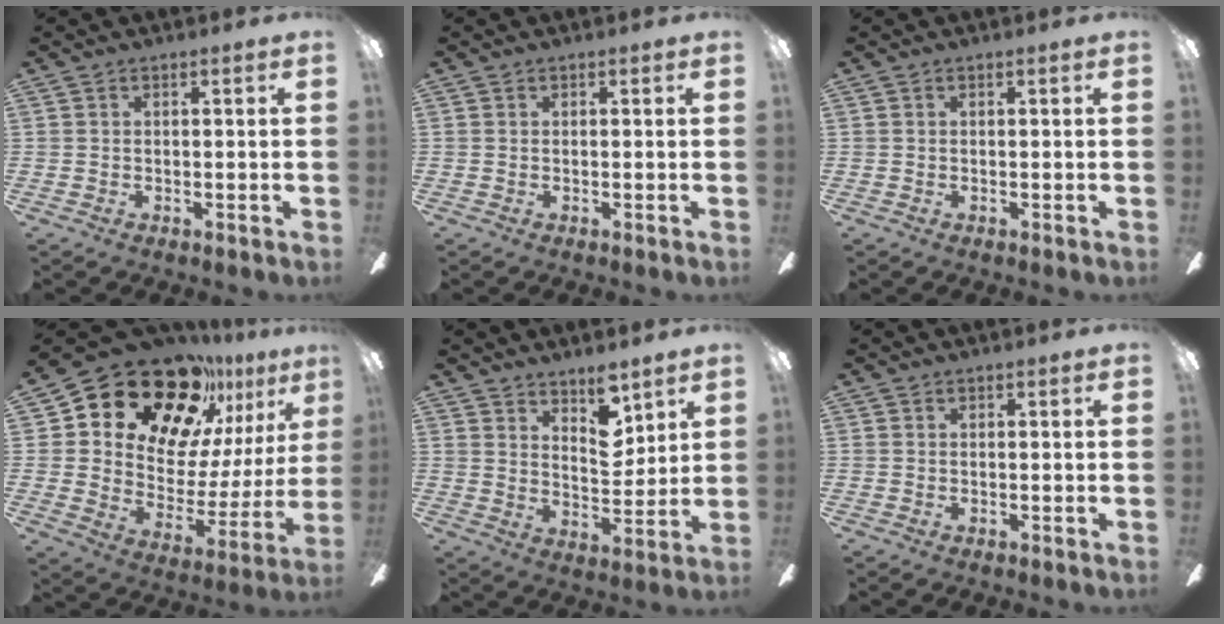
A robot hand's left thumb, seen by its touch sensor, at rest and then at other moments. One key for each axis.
{"total": 0.0}
{"total": 0.0}
{"total": 23.6, "fx": 18.1, "fy": 11.7, "fz": 9.7, "tx": -0.166, "ty": -0.130, "tz": 0.333}
{"total": 9.2, "fx": 6.3, "fy": 4.5, "fz": 5.0, "tx": -0.059, "ty": -0.043, "tz": 0.110}
{"total": 0.0}